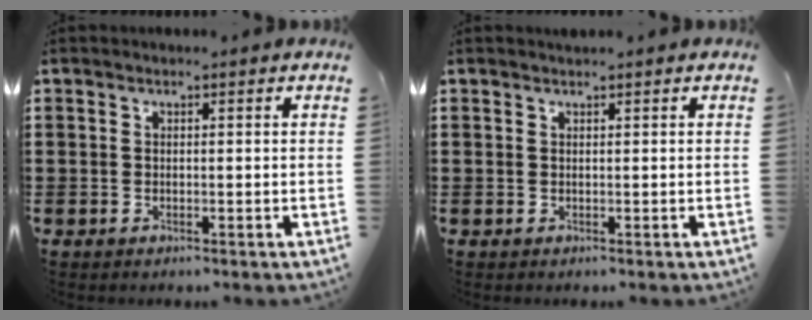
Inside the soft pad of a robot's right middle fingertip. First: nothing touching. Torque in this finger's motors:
{"motor_torque": [-0.05, -0.05, 0.00, 0.00]}